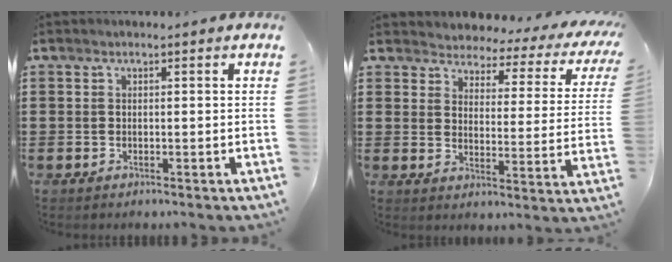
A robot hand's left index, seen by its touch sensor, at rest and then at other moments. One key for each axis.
{"total": 2.8, "fx": 2.7, "fy": 0.9, "fz": 0.4, "tx": -0.028, "ty": -0.021, "tz": 0.038}